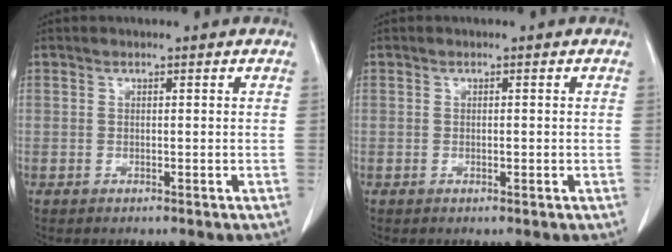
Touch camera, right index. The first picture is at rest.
{"total": 0.6, "force": [-0.1, 0.2, 0.5], "torque": [-0.010, 0.000, 0.000]}